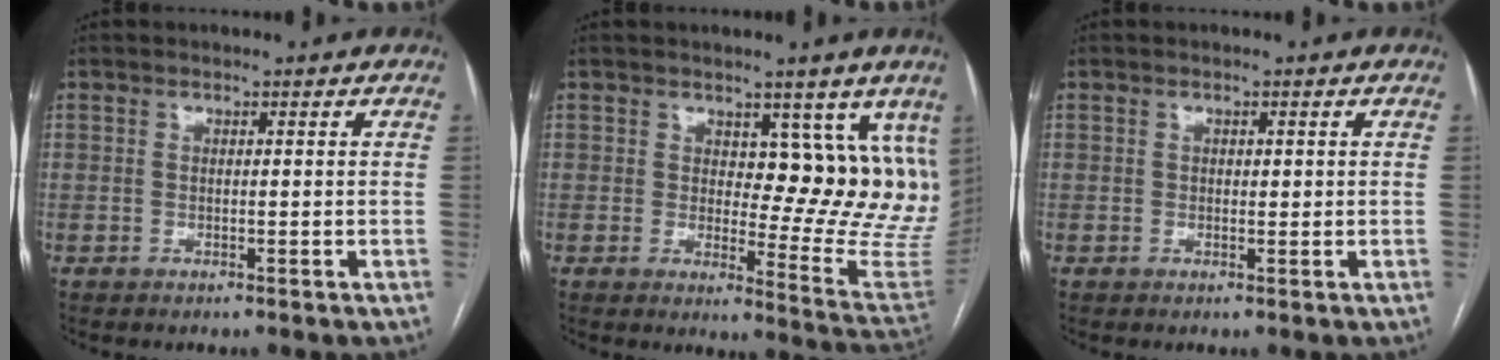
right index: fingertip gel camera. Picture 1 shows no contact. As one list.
[{"total": 12.7, "force": [6.9, 5.2, 9.3], "torque": [-0.099, -0.023, 0.083]}, {"total": 1.0, "force": [0.2, 0.6, 0.7], "torque": [-0.008, 0.001, 0.002]}]